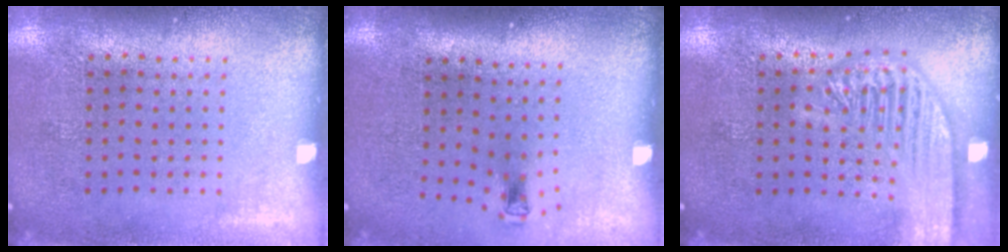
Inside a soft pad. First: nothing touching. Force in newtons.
{"total": 0.6, "press": 0.3, "slide": 0.6}
{"total": 2.8, "press": 2.8, "slide": 0.3}